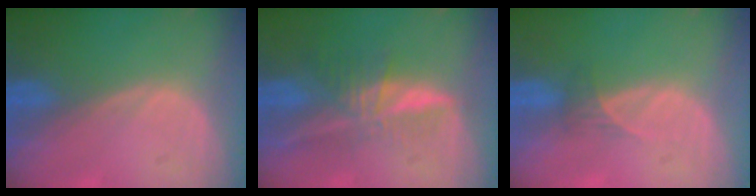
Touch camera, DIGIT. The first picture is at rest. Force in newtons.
{"total": 6.4, "press": 5.7, "slide": 3.1}
{"total": 1.6, "press": 1.3, "slide": 0.9}